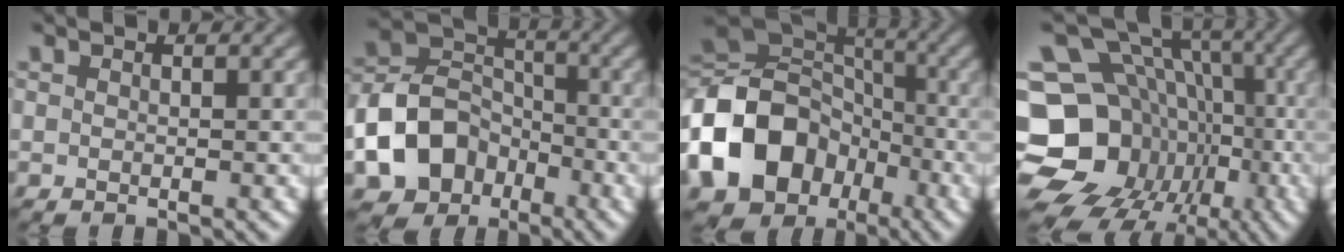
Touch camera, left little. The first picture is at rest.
{"total": 8.4, "force": [-3.8, 6.2, 4.0], "torque": [-0.076, 0.002, -0.079]}
{"total": 16.5, "force": [-6.1, 13.0, 8.1], "torque": [-0.195, 0.000, -0.124]}
{"total": 18.6, "force": [-5.8, 16.3, 6.8], "torque": [-0.143, -0.005, -0.100]}